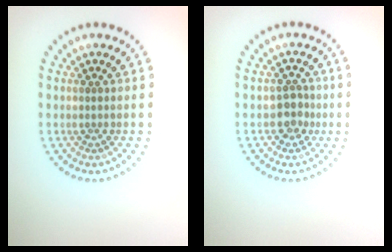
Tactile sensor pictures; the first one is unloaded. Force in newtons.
{"total": 2.0, "press": 1.8, "slide": 0.8}